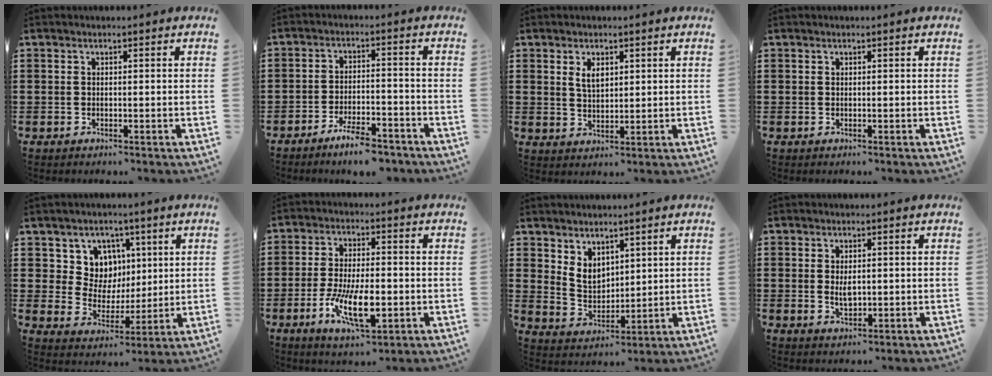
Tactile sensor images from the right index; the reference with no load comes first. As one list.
[{"total": 5.7, "force": [-5.0, 0.8, 2.8], "torque": [-0.049, 0.000, -0.092]}, {"total": 3.1, "force": [1.5, 1.6, 2.2], "torque": [-0.048, 0.005, 0.027]}, {"total": 0.0}, {"total": 7.7, "force": [3.0, 7.0, 1.4], "torque": [-0.064, -0.011, 0.057]}, {"total": 10.0, "force": [-3.0, 3.8, 8.8], "torque": [-0.183, -0.015, -0.050]}, {"total": 5.1, "force": [3.2, 3.4, 2.0], "torque": [-0.054, -0.001, 0.061]}, {"total": 2.8, "force": [0.2, 1.3, 2.5], "torque": [-0.043, -0.002, 0.002]}]